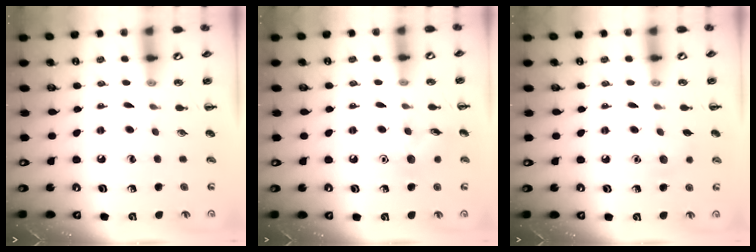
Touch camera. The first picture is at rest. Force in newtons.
{"total": 7.5, "press": 7.4, "slide": 1.1}
{"total": 6.0, "press": 5.8, "slide": 1.4}